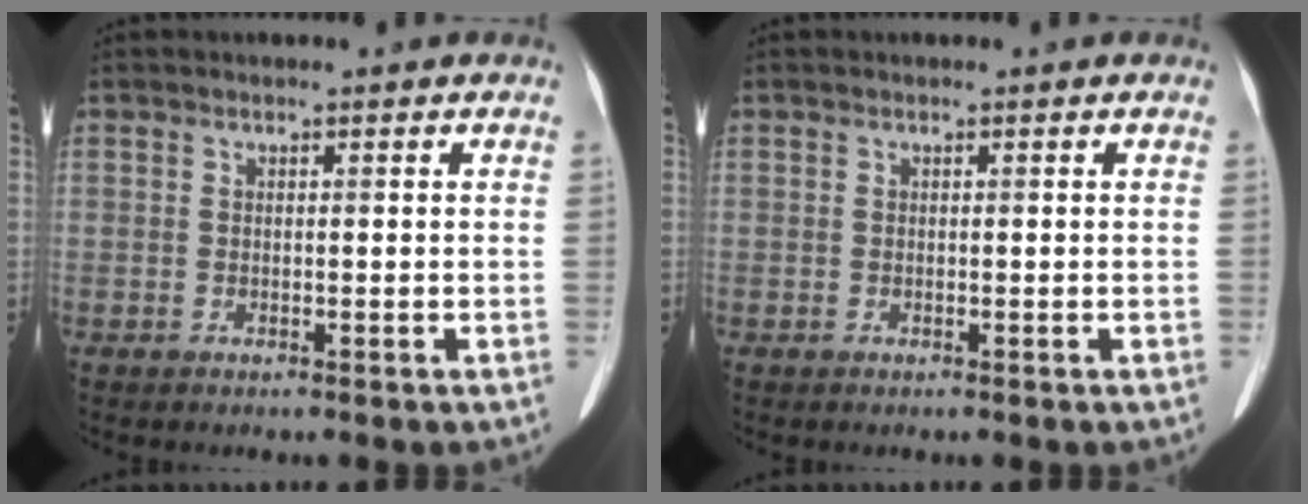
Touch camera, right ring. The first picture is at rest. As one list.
[{"total": 0.0}]